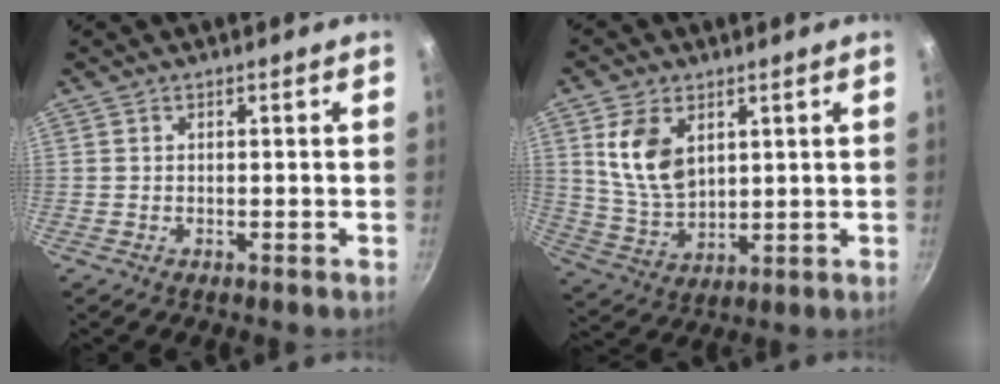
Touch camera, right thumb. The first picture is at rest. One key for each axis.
{"total": 10.9, "fx": 3.7, "fy": 7.1, "fz": 7.3, "tx": -0.121, "ty": -0.027, "tz": 0.082}